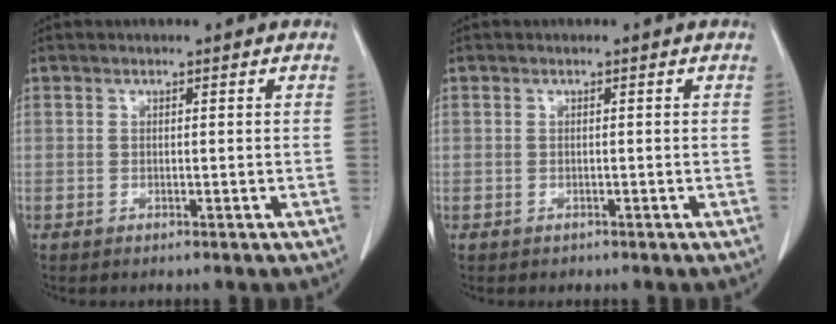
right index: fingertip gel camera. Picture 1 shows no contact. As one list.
[{"total": 0.6, "force": [-0.3, 0.5, -0.1], "torque": [-0.005, 0.004, -0.006]}]